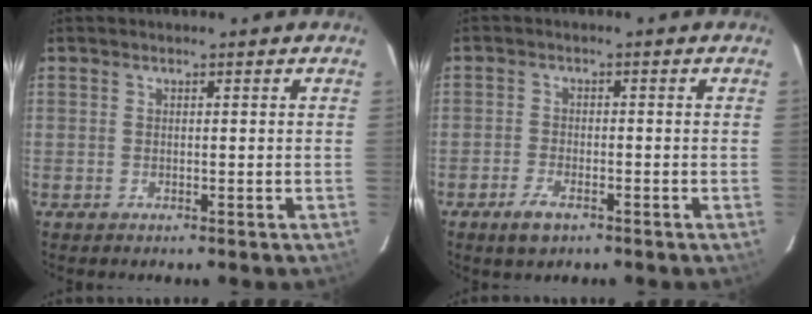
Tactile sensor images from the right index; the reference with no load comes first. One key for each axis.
{"total": 4.2, "fx": -2.7, "fy": 1.9, "fz": 2.6, "tx": -0.066, "ty": -0.005, "tz": -0.050}